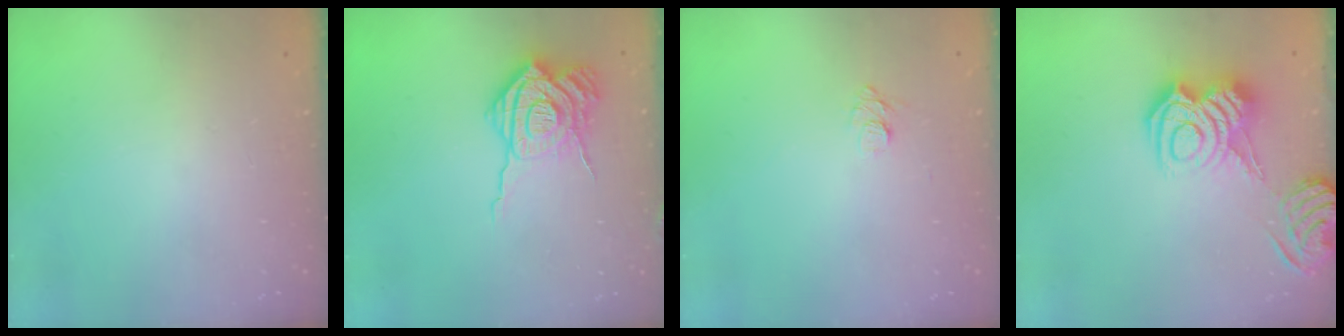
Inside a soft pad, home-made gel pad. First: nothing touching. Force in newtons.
{"total": 15.9, "press": 15.9, "slide": 1.5}
{"total": 6.4, "press": 6.4, "slide": 0.7}
{"total": 9.6, "press": 9.5, "slide": 1.1}